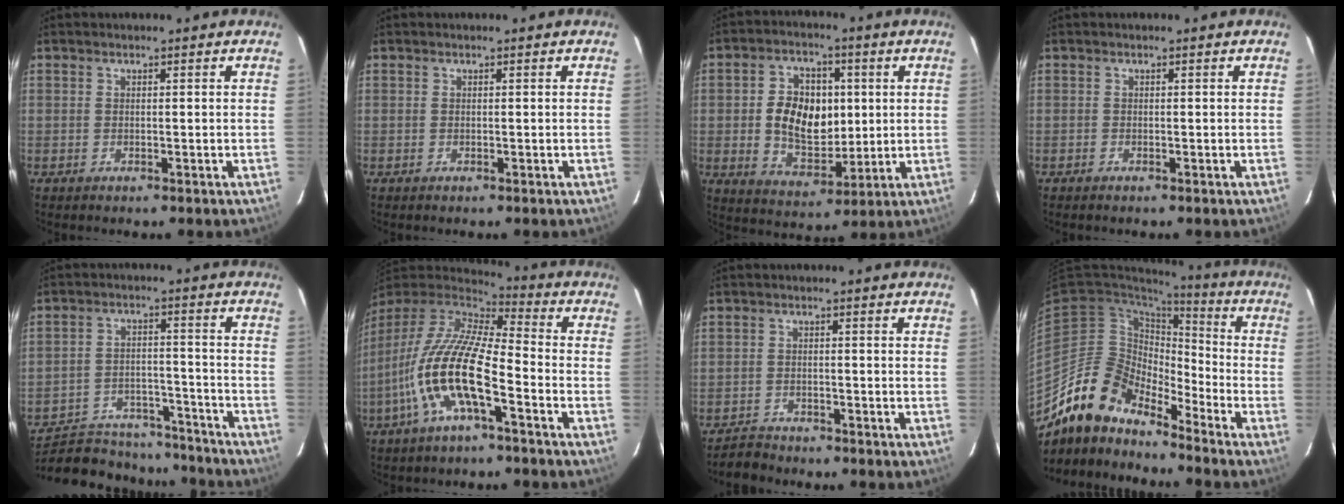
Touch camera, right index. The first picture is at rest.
{"total": 0.0}
{"total": 11.9, "force": [0.8, 8.2, 8.6], "torque": [-0.162, 0.016, 0.026]}
{"total": 0.0}
{"total": 20.7, "force": [-17.8, 8.1, 6.7], "torque": [-0.150, 0.019, -0.238]}
{"total": 17.6, "force": [-6.8, 4.8, 15.5], "torque": [-0.297, -0.024, -0.137]}
{"total": 3.4, "force": [-3.1, 1.5, -0.2], "torque": [-0.009, 0.011, -0.055]}
{"total": 14.1, "force": [-11.9, 5.7, 4.8], "torque": [-0.091, 0.014, -0.227]}